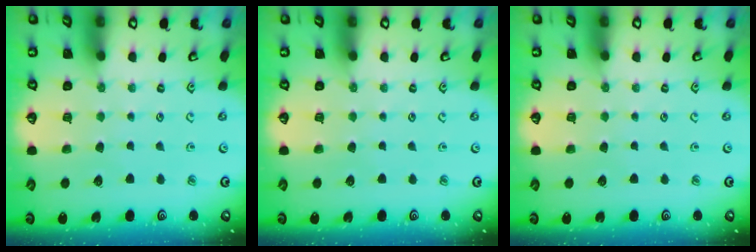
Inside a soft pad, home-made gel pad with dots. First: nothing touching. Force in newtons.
{"total": 0.0}
{"total": 0.0}